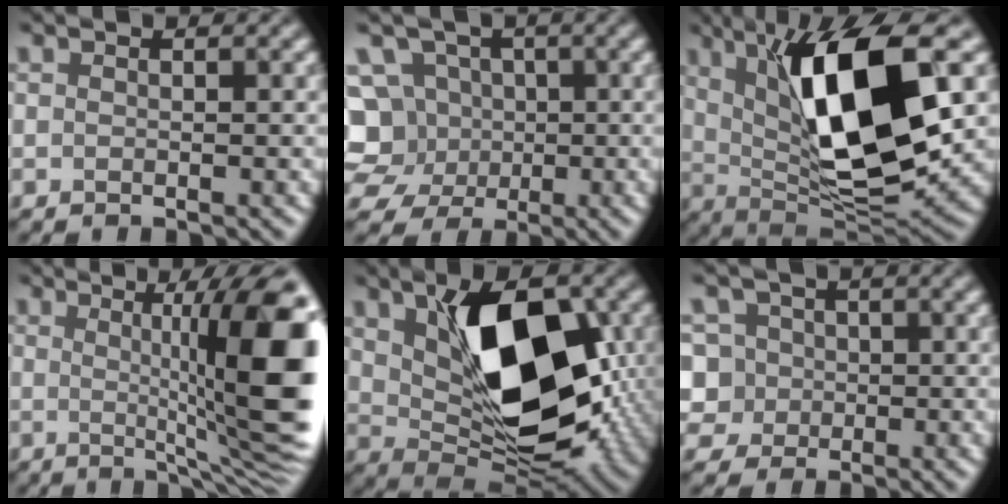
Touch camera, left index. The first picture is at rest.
{"total": 7.4, "force": [-0.2, 7.0, 2.4], "torque": [-0.040, 0.035, -0.042]}
{"total": 12.5, "force": [2.8, 4.2, 11.4], "torque": [-0.180, -0.008, 0.052]}
{"total": 12.9, "force": [0.3, 2.7, 12.6], "torque": [-0.132, -0.005, 0.012]}
{"total": 11.2, "force": [1.6, 6.4, 9.0], "torque": [-0.140, -0.006, 0.038]}
{"total": 6.1, "force": [0.0, 5.8, 2.1], "torque": [-0.035, 0.031, -0.021]}